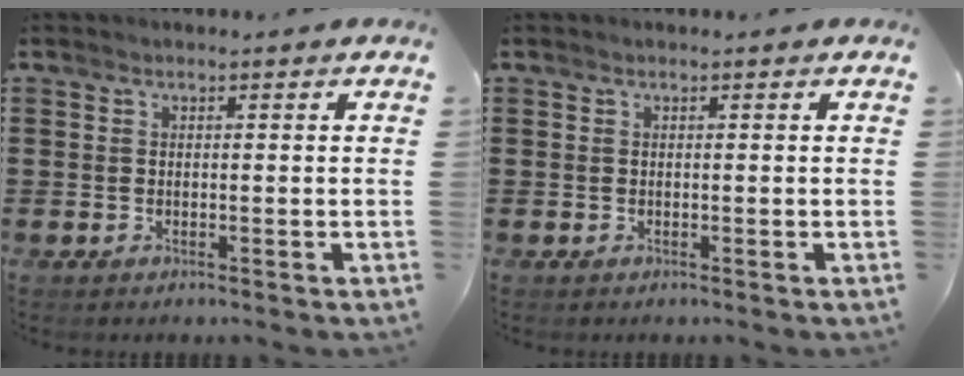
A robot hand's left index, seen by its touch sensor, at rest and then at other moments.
{"total": 0.0}